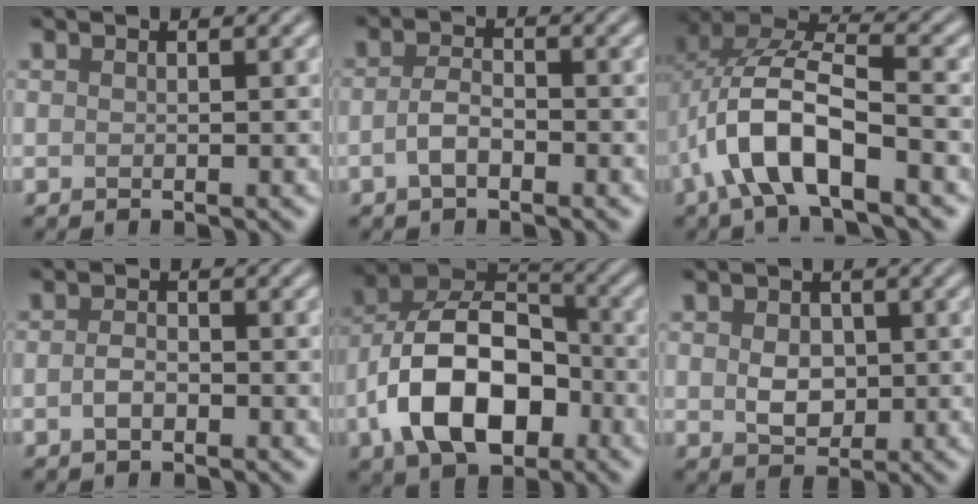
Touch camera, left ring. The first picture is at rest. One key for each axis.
{"total": 2.3, "fx": -0.9, "fy": 1.1, "fz": 1.8, "tx": -0.034, "ty": 0.006, "tz": -0.022}
{"total": 8.0, "fx": -3.2, "fy": 3.2, "fz": 6.6, "tx": -0.131, "ty": 0.015, "tz": -0.062}
{"total": 1.5, "fx": -0.5, "fy": 0.9, "fz": 1.1, "tx": -0.021, "ty": 0.003, "tz": -0.015}
{"total": 11.4, "fx": -3.7, "fy": 7.0, "fz": 8.3, "tx": -0.154, "ty": 0.010, "tz": -0.076}
{"total": 3.1, "fx": 0.2, "fy": 2.3, "fz": 2.0, "tx": -0.036, "ty": -0.002, "tz": 0.002}